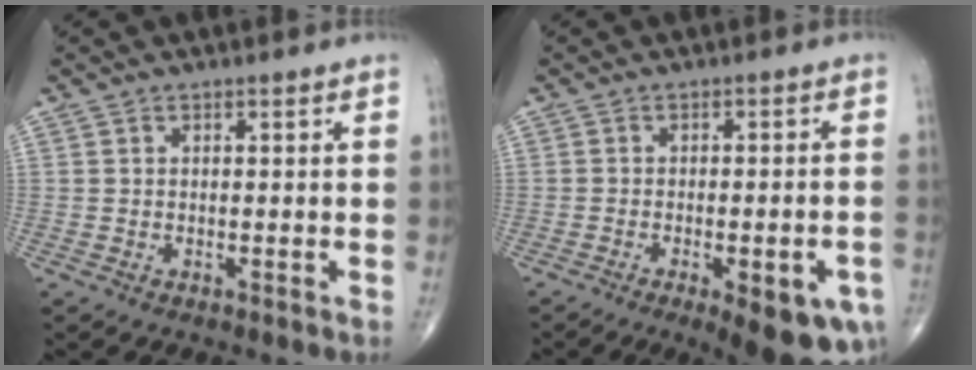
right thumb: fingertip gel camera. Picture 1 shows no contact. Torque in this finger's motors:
{"motor_torque": [0.07, 0.46, 0.19, -0.35, 0.07]}